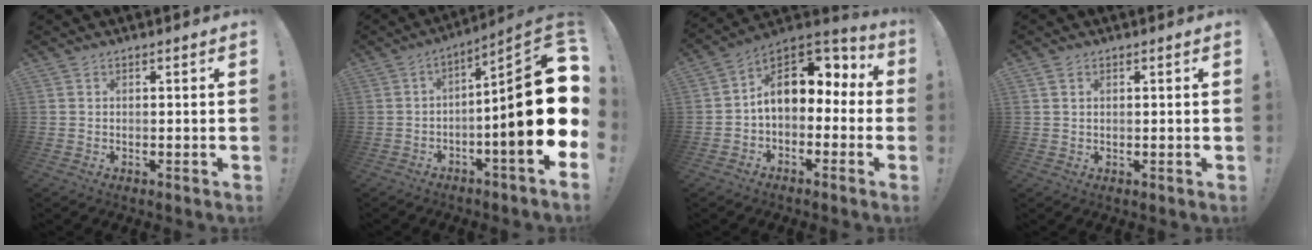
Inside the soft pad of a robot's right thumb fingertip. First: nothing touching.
{"total": 21.4, "force": [-1.6, 3.8, 21.0], "torque": [-0.316, 0.004, -0.028]}
{"total": 12.6, "force": [3.4, 8.7, 8.4], "torque": [-0.105, -0.019, 0.064]}
{"total": 1.5, "force": [0.8, 0.9, 0.9], "torque": [-0.012, 0.000, 0.014]}